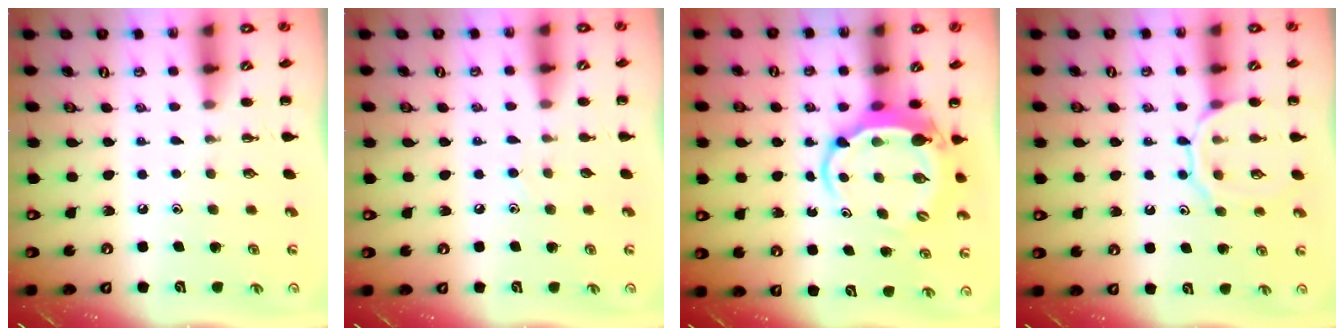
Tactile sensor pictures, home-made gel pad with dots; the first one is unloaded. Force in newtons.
{"total": 2.5, "press": 2.3, "slide": 0.9}
{"total": 5.9, "press": 5.7, "slide": 1.1}
{"total": 11.1, "press": 11.0, "slide": 0.8}